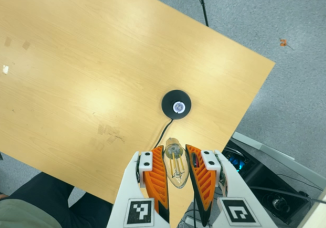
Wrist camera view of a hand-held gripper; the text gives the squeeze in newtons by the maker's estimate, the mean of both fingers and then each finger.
{"total": 19.6, "left": 21.7, "right": 17.5}